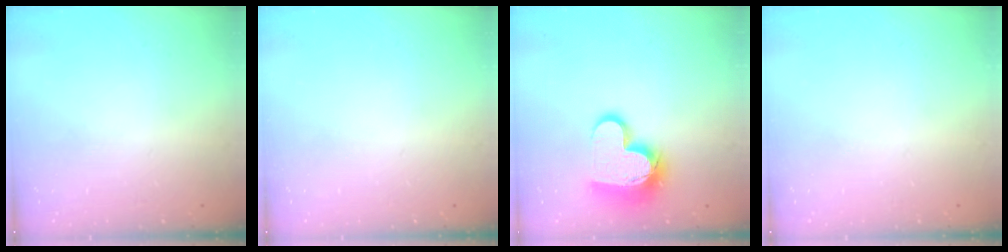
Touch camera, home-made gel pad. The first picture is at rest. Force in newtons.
{"total": 0.0}
{"total": 15.8, "press": 15.8, "slide": 1.2}
{"total": 0.0}